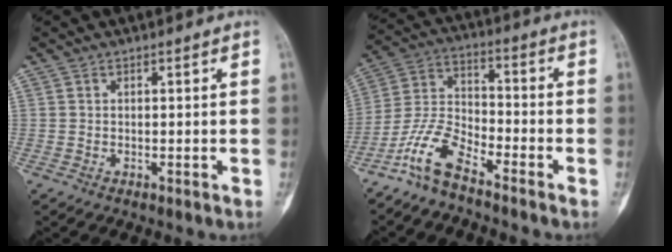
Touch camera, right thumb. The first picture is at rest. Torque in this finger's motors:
{"motor_torque": [0.20, 0.16, 0.95, -0.83, 0.12]}